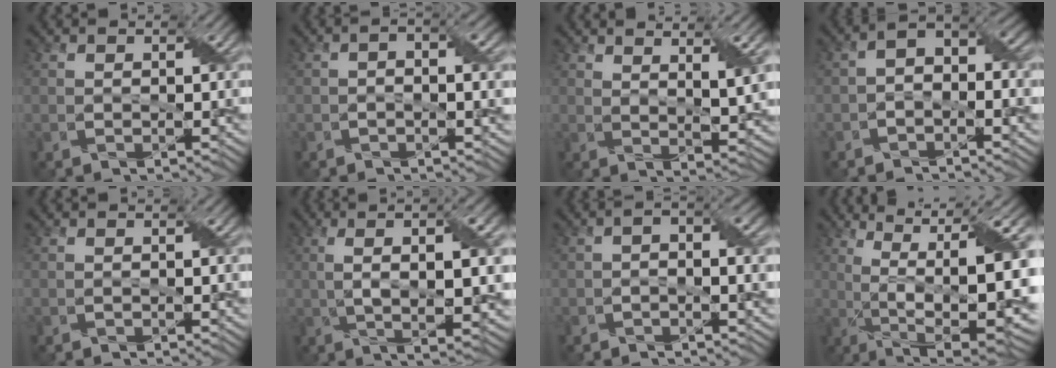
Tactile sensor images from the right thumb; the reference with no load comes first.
{"total": 2.9, "force": [0.0, 0.9, 2.8], "torque": [-0.051, 0.002, -0.003]}
{"total": 6.1, "force": [3.4, 1.0, 5.0], "torque": [-0.088, 0.006, 0.064]}
{"total": 4.7, "force": [-1.1, 2.6, 3.8], "torque": [-0.062, 0.007, -0.028]}
{"total": 0.0}
{"total": 9.8, "force": [1.6, 2.3, 9.4], "torque": [-0.153, 0.011, 0.027]}
{"total": 3.4, "force": [-0.1, 1.2, 3.1], "torque": [-0.060, 0.002, -0.007]}
{"total": 15.9, "force": [-0.8, 4.9, 15.1], "torque": [-0.228, -0.006, -0.007]}